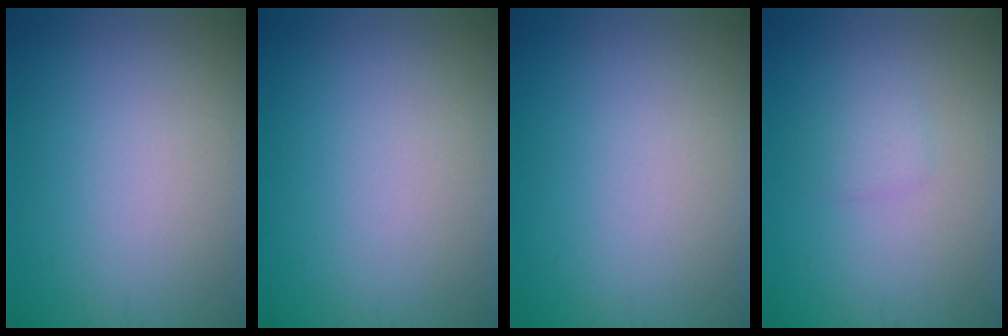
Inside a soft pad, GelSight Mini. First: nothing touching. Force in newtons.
{"total": 0.0}
{"total": 0.0}
{"total": 1.0, "press": 1.0, "slide": 0.1}